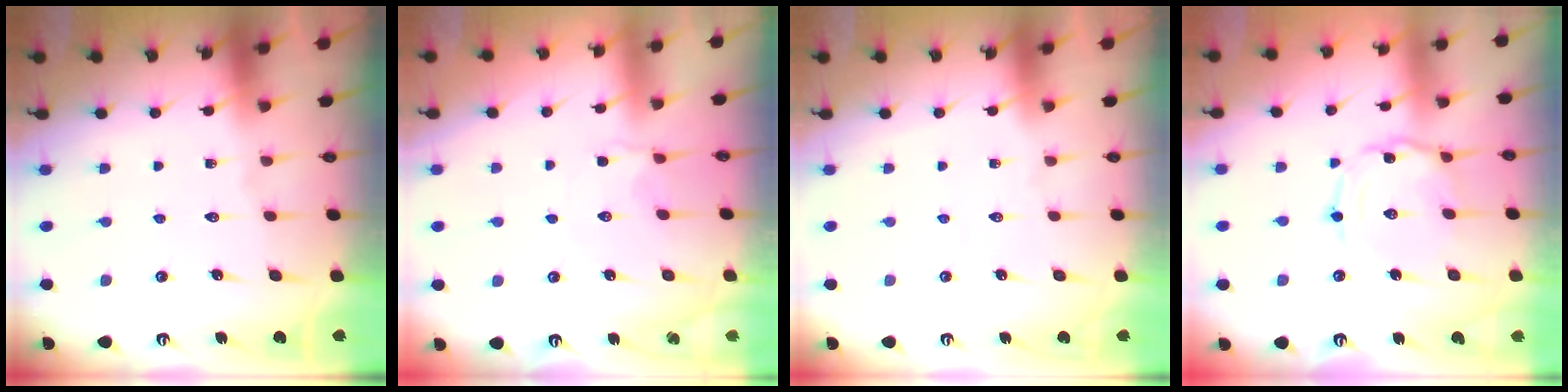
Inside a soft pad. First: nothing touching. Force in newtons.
{"total": 2.3, "press": 2.0, "slide": 1.2}
{"total": 0.0}
{"total": 2.7, "press": 2.7, "slide": 0.2}